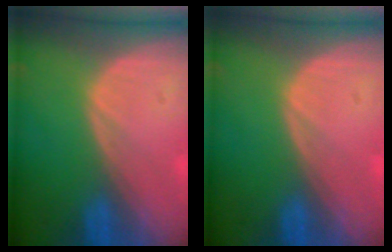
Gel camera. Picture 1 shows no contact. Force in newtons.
{"total": 0.0}